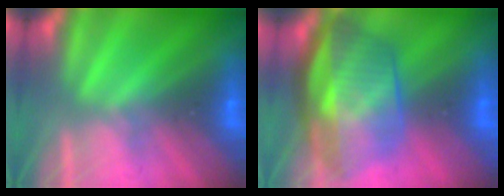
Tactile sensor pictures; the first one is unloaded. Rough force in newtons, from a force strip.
{"total": 10.3}